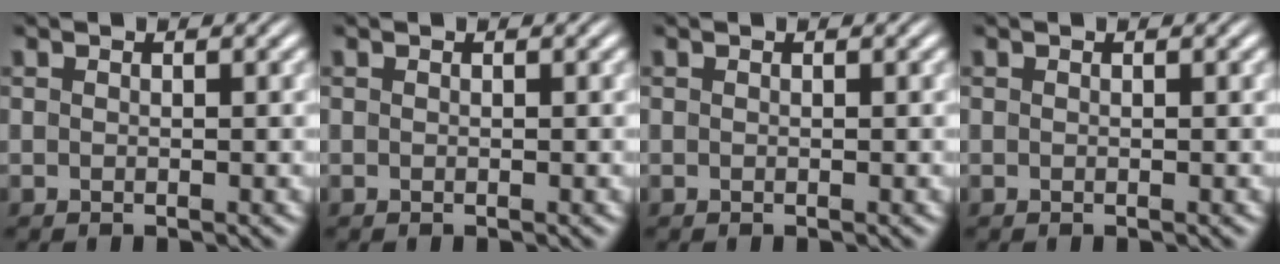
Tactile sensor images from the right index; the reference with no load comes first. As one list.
[{"total": 0.0}, {"total": 0.0}, {"total": 0.0}]